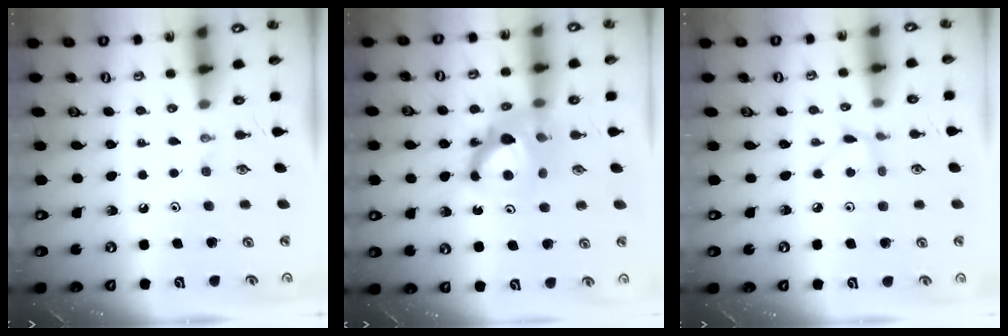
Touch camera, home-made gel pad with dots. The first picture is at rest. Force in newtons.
{"total": 11.4, "press": 11.4, "slide": 1.2}
{"total": 3.0, "press": 3.0, "slide": 0.4}